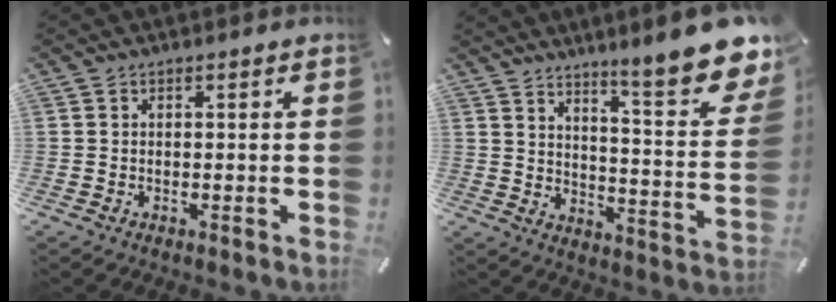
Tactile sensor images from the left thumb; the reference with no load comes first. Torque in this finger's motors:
{"motor_torque": [2.58, 2.43, 1.35, -1.42, 0.31]}